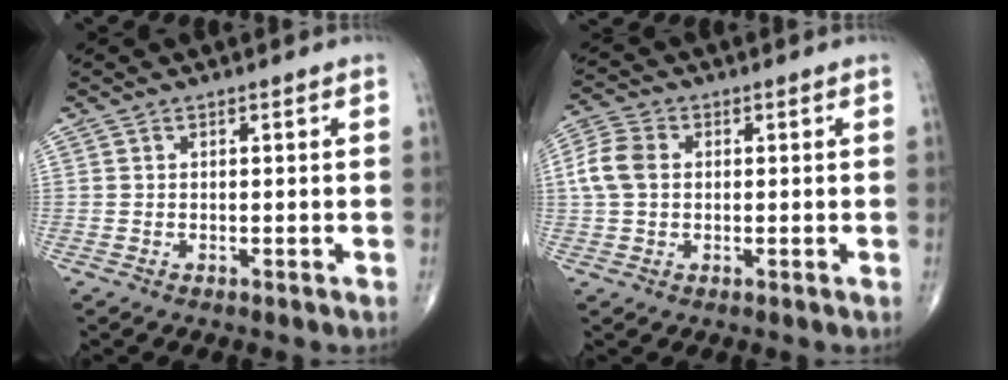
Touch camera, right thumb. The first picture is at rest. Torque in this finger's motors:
{"motor_torque": [-0.60, 0.73, 0.61, 0.00, 0.14]}